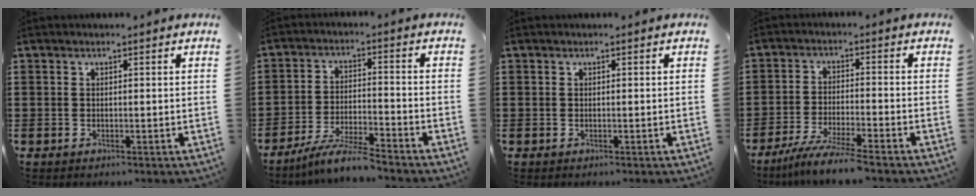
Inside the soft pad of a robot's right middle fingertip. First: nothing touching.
{"total": 6.3, "force": [-5.7, -0.1, 2.6], "torque": [-0.062, -0.012, -0.111]}
{"total": 0.0}
{"total": 6.0, "force": [-5.3, -0.5, 2.7], "torque": [-0.062, -0.020, -0.102]}